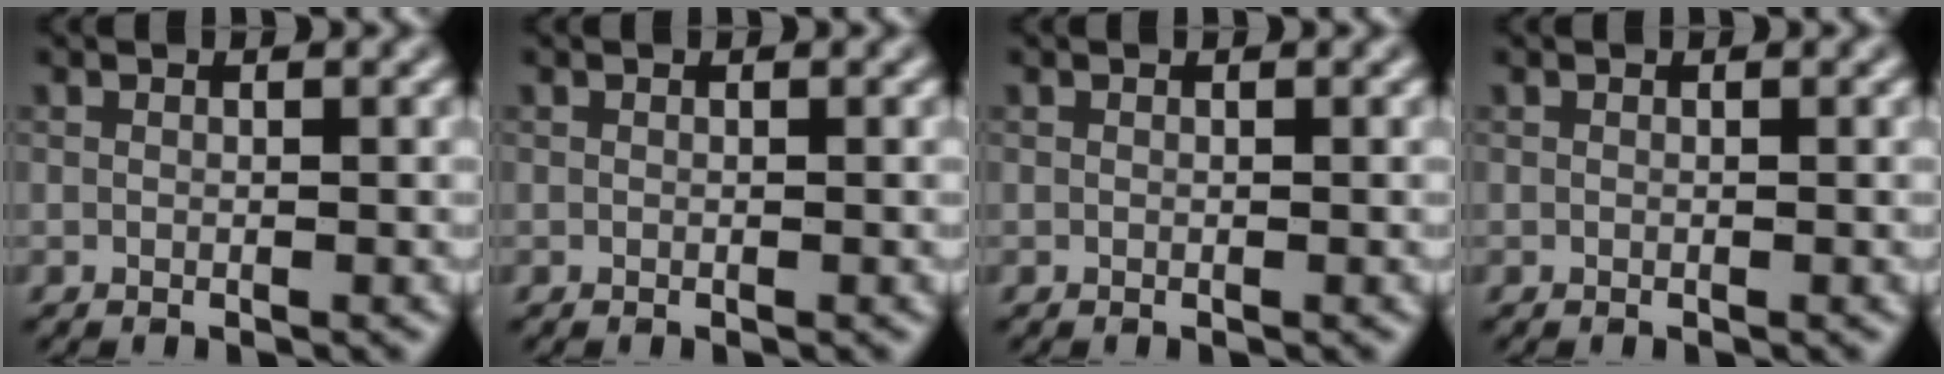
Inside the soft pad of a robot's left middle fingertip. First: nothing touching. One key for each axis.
{"total": 0.0}
{"total": 0.0}
{"total": 0.0}